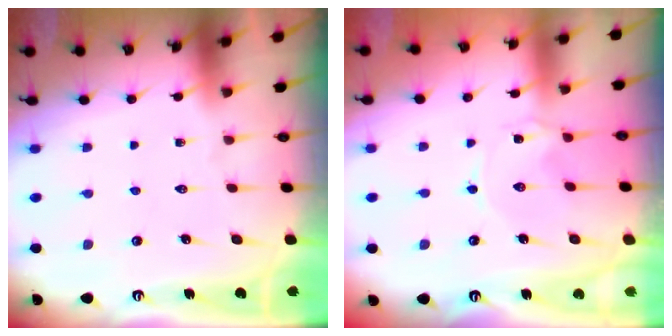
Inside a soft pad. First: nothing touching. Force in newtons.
{"total": 0.0}